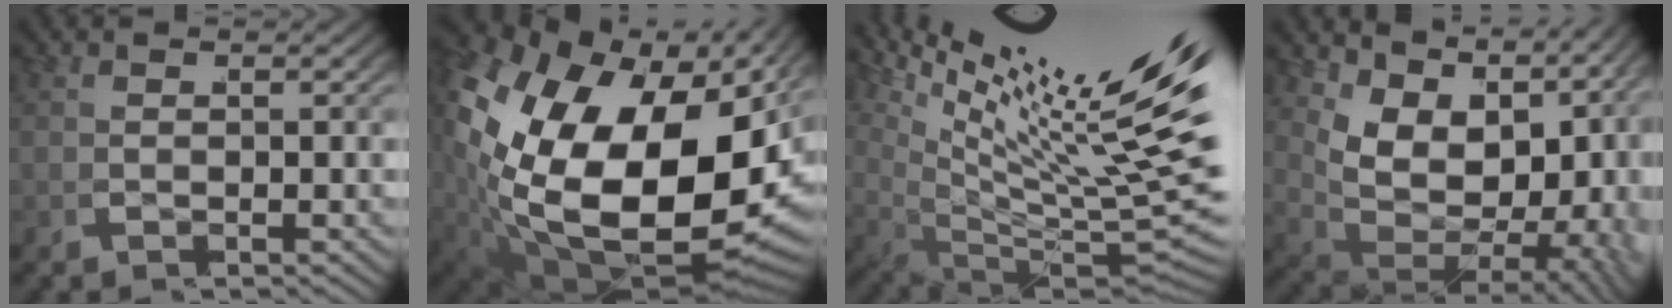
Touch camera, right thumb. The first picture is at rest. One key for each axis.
{"total": 27.7, "fx": -2.9, "fy": 18.1, "fz": 20.8, "tx": -0.386, "ty": -0.093, "tz": 0.014}
{"total": 12.5, "fx": 1.8, "fy": 6.9, "fz": 10.3, "tx": -0.159, "ty": -0.034, "tz": 0.045}
{"total": 13.4, "fx": 0.0, "fy": 9.5, "fz": 9.4, "tx": -0.180, "ty": -0.035, "tz": 0.017}